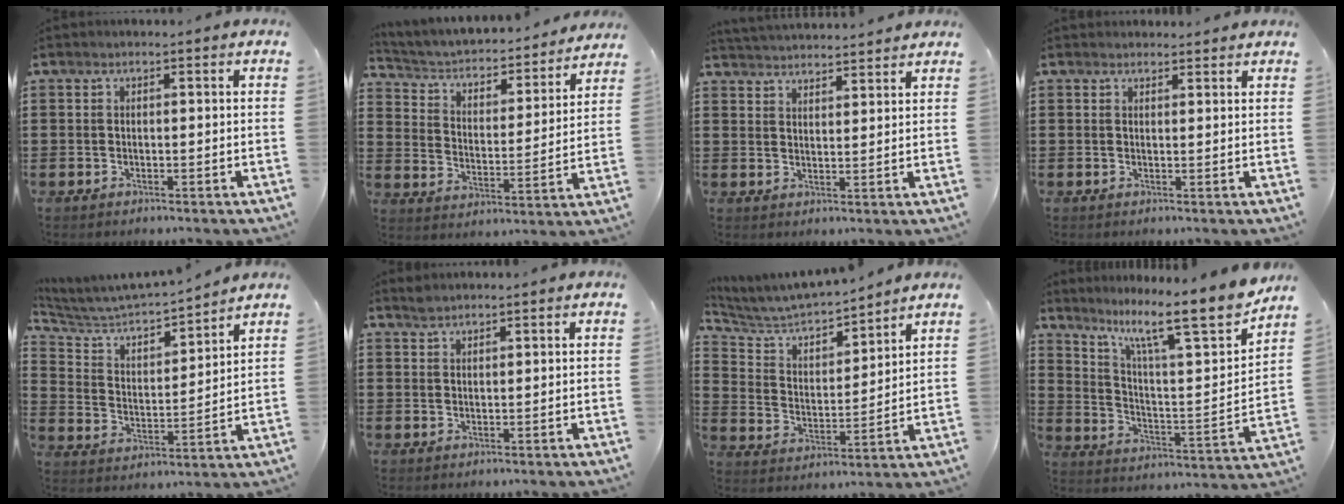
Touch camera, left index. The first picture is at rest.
{"total": 2.9, "force": [2.6, 1.2, 0.8], "torque": [-0.034, -0.025, 0.032]}
{"total": 3.2, "force": [3.2, -0.1, -0.2], "torque": [-0.007, -0.013, 0.058]}
{"total": 1.5, "force": [1.4, 0.6, -0.1], "torque": [-0.001, 0.003, 0.028]}
{"total": 4.9, "force": [4.7, 0.8, 1.1], "torque": [-0.051, -0.038, 0.072]}
{"total": 1.3, "force": [1.3, 0.3, 0.2], "torque": [-0.006, 0.001, 0.024]}
{"total": 5.7, "force": [5.4, 1.0, 1.5], "torque": [-0.058, -0.039, 0.087]}
{"total": 12.2, "force": [9.5, 1.3, 7.6], "torque": [-0.153, -0.067, 0.144]}